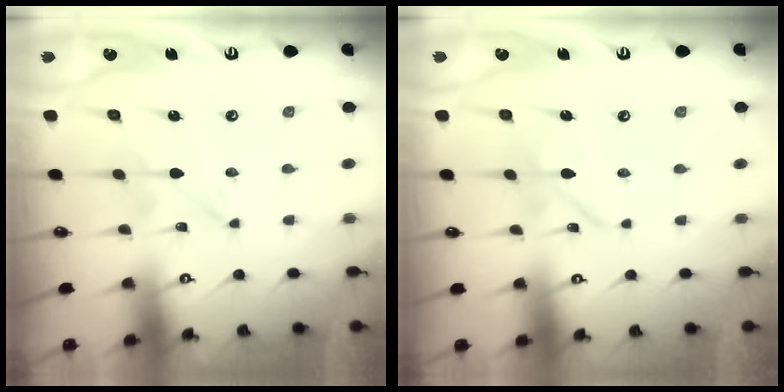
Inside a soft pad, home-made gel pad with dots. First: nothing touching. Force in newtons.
{"total": 3.9, "press": 3.9, "slide": 0.3}